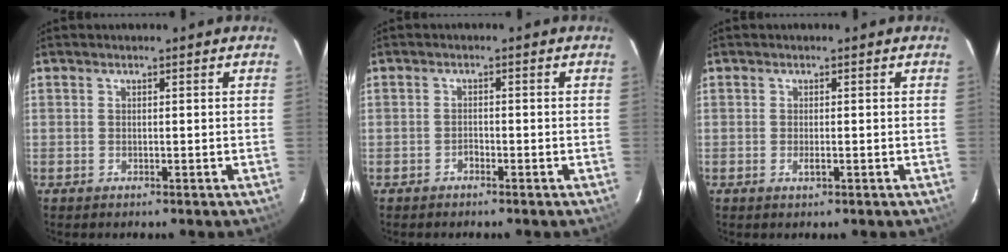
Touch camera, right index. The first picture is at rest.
{"total": 1.0, "force": [-0.9, 0.5, 0.1], "torque": [-0.001, 0.001, -0.016]}
{"total": 1.1, "force": [-0.4, 0.2, 1.0], "torque": [-0.018, -0.004, -0.006]}